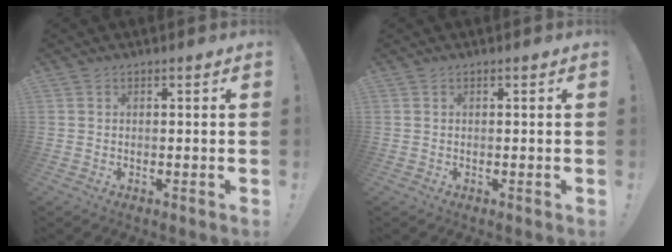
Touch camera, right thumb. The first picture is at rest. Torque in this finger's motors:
{"motor_torque": [0.00, 0.01, 0.00, 0.00, 0.00]}